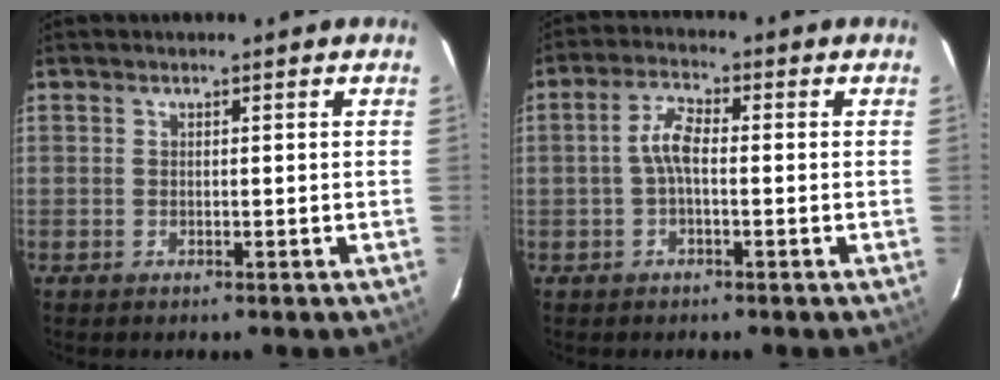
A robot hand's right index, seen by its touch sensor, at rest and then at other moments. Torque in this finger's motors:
{"motor_torque": [0.52, -0.21, 0.32, 0.09]}